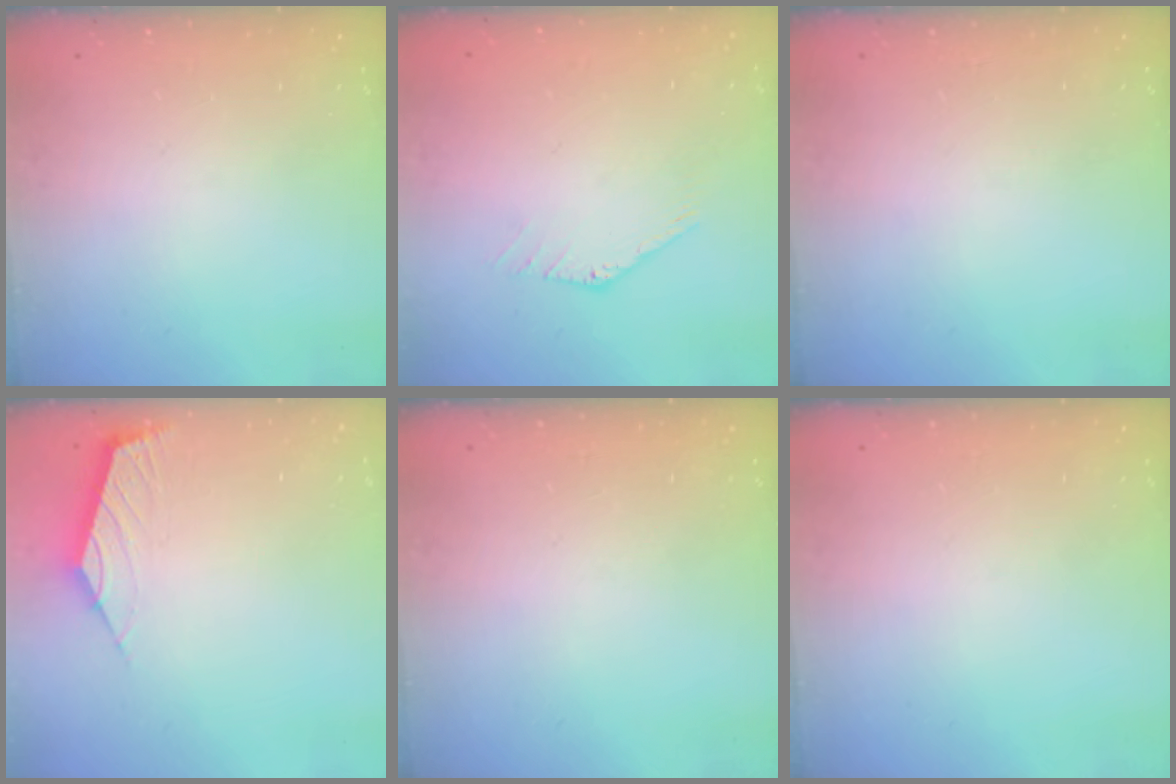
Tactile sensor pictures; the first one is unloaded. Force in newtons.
{"total": 1.0, "press": 1.0, "slide": 0.1}
{"total": 0.0}
{"total": 2.5, "press": 2.4, "slide": 0.6}
{"total": 0.0}
{"total": 0.0}